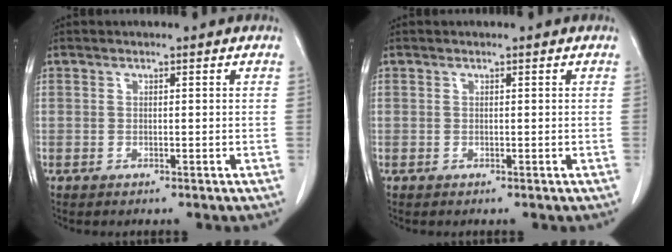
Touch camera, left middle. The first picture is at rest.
{"total": 0.0}